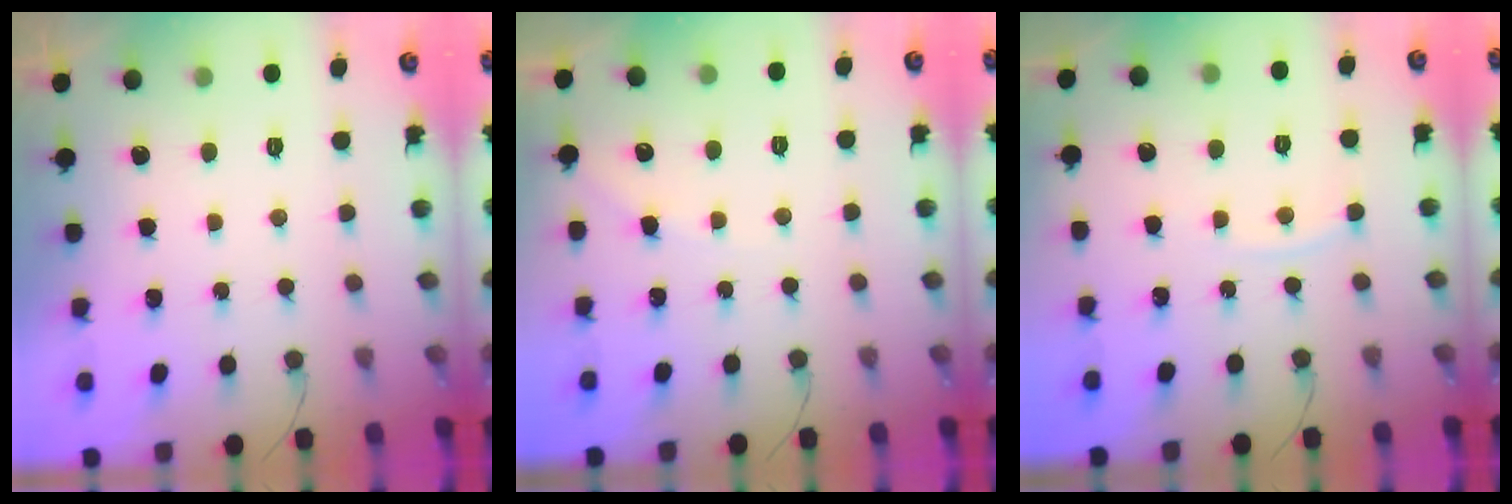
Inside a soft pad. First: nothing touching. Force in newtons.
{"total": 3.5, "press": 3.5, "slide": 0.5}
{"total": 3.9, "press": 3.9, "slide": 0.6}